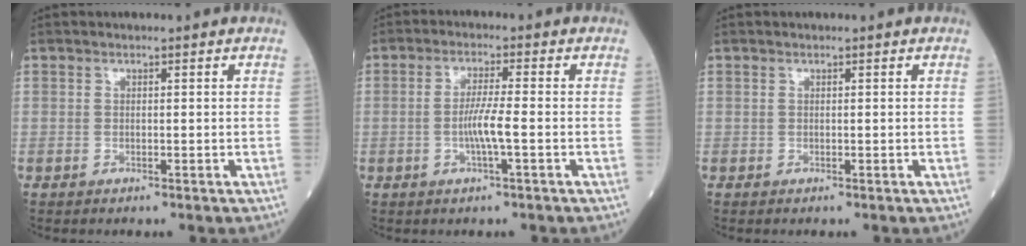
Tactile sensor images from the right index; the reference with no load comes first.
{"total": 4.5, "force": [-1.0, -0.2, 4.3], "torque": [-0.088, -0.001, -0.021]}
{"total": 0.0}